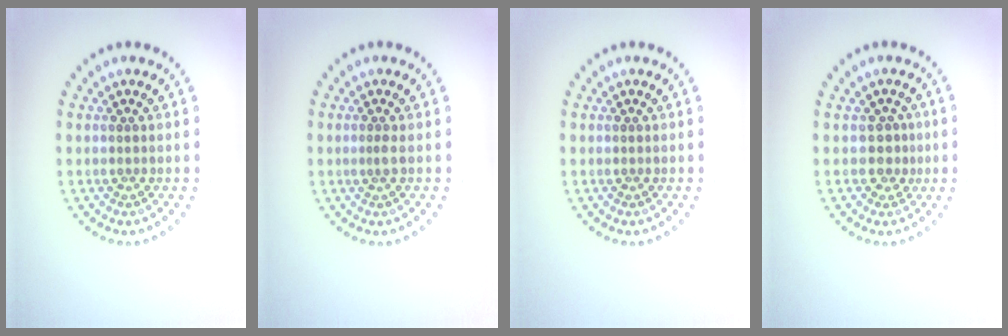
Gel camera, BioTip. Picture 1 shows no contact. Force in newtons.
{"total": 0.9, "press": 0.5, "slide": 0.7}
{"total": 0.0}
{"total": 1.8, "press": 1.3, "slide": 1.3}